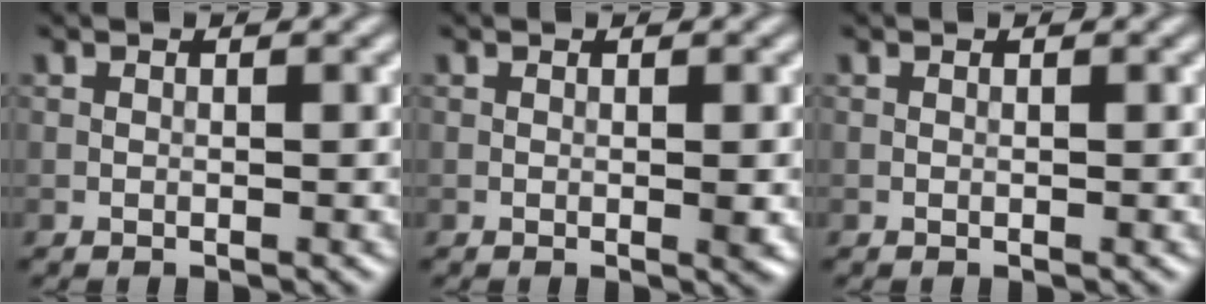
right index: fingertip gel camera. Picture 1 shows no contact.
{"total": 1.2, "force": [0.0, 0.1, 1.1], "torque": [-0.016, -0.001, -0.001]}
{"total": 0.0}